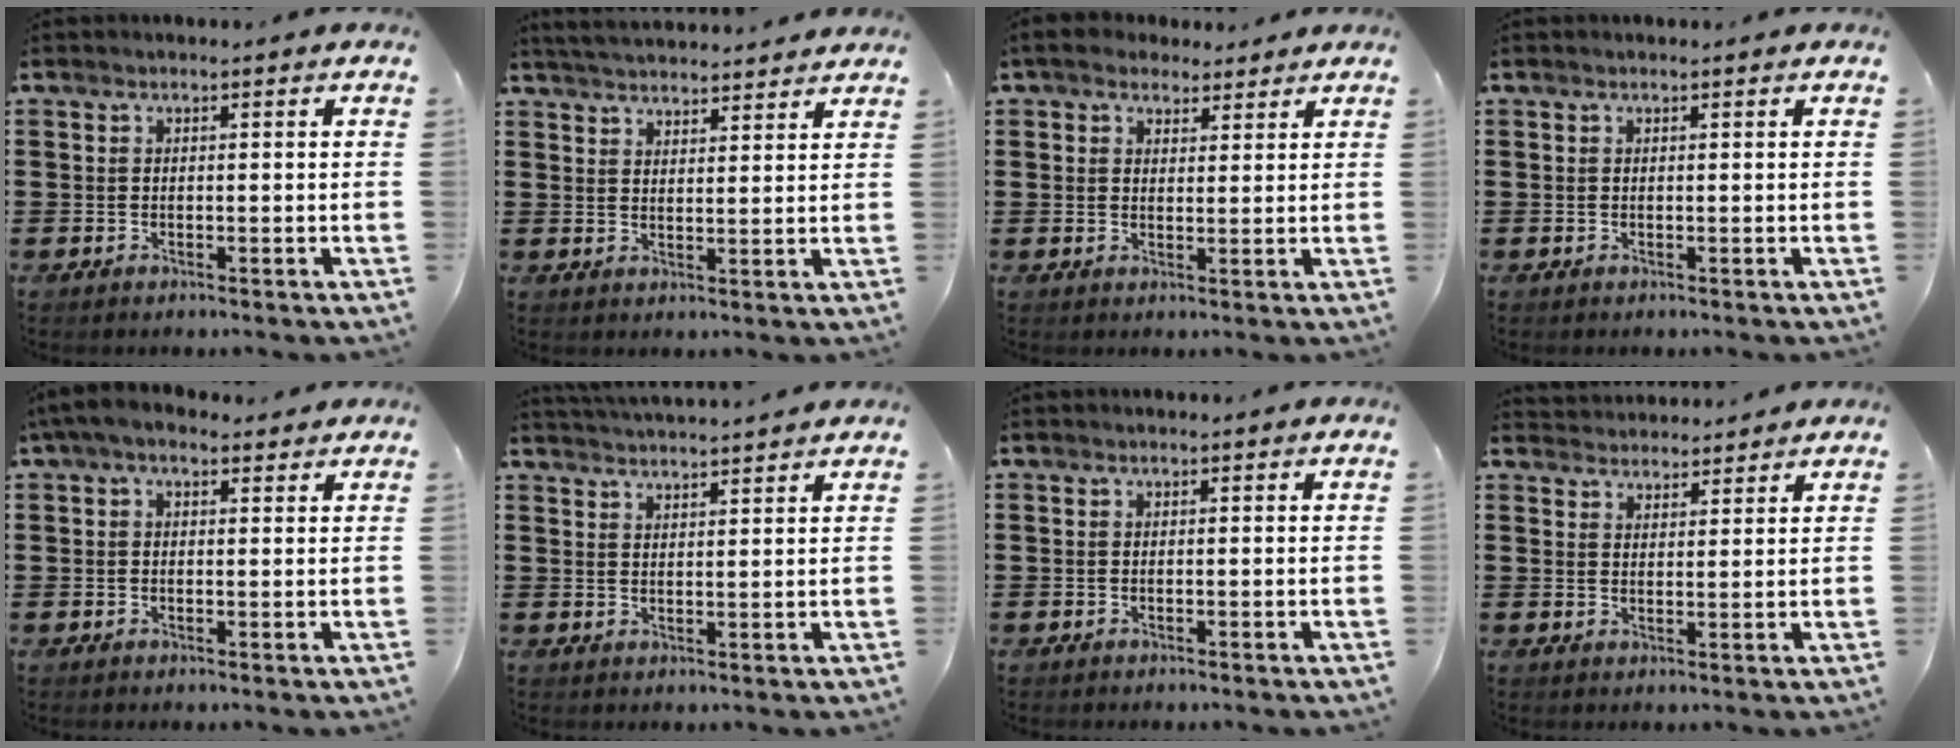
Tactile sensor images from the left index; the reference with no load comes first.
{"total": 3.8, "force": [3.8, -0.2, 0.3], "torque": [-0.018, -0.014, 0.070]}
{"total": 3.9, "force": [3.2, 1.9, 1.1], "torque": [-0.033, 0.003, 0.061]}
{"total": 0.0}
{"total": 3.2, "force": [1.8, 1.5, 2.2], "torque": [-0.048, 0.005, 0.033]}
{"total": 2.9, "force": [2.8, -0.5, 0.0], "torque": [-0.009, -0.012, 0.053]}
{"total": 0.0}
{"total": 2.8, "force": [2.8, 0.4, -0.4], "torque": [-0.001, -0.008, 0.054]}